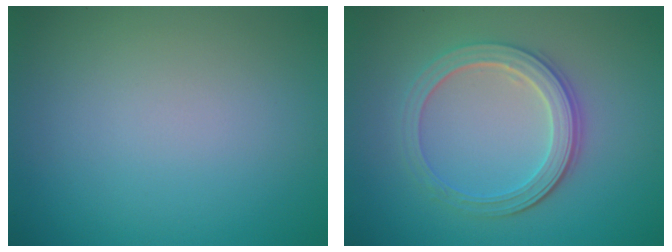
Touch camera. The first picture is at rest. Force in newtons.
{"total": 4.0, "press": 3.4, "slide": 2.1}